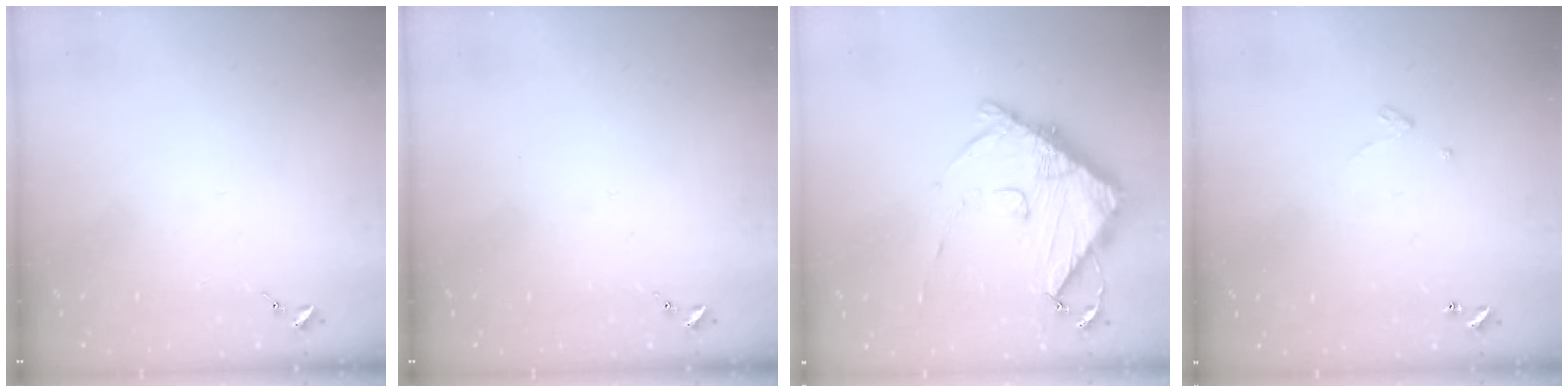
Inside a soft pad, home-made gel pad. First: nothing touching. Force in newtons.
{"total": 0.0}
{"total": 13.5, "press": 13.4, "slide": 1.5}
{"total": 3.2, "press": 3.2, "slide": 0.2}